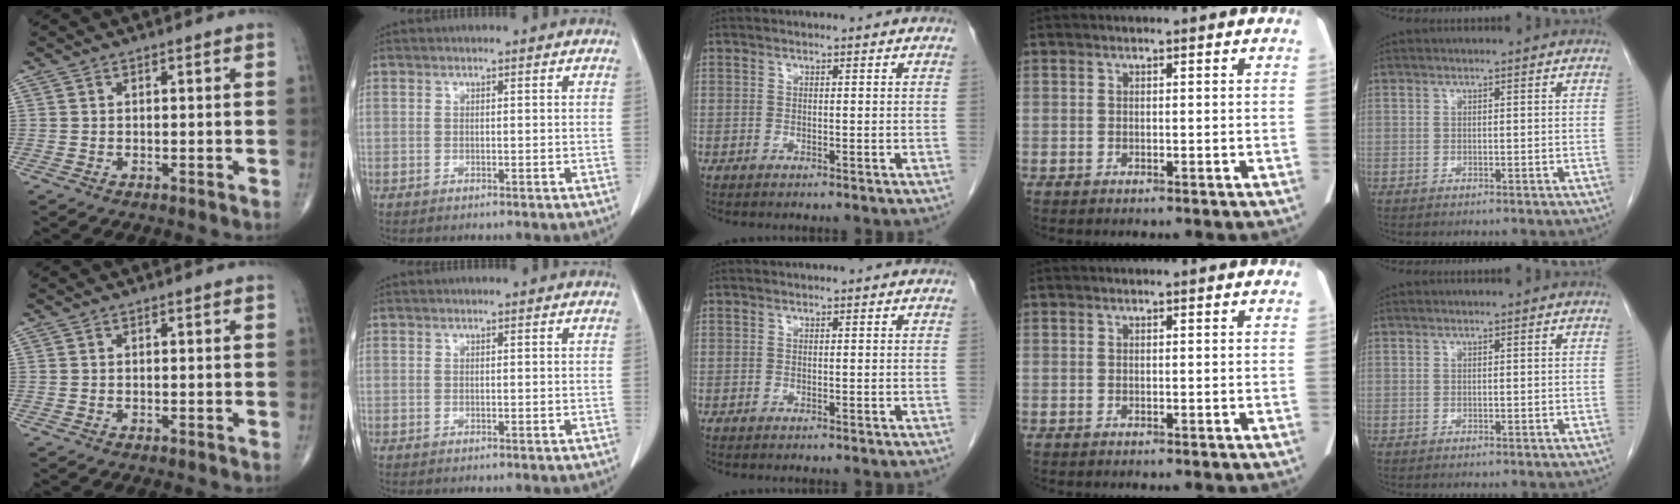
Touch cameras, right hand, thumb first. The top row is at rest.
{}